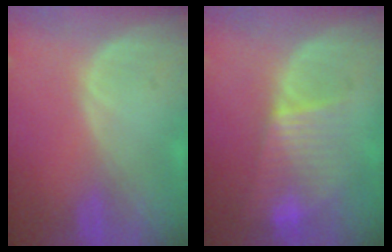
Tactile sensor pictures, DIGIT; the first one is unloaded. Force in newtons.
{"total": 7.3, "press": 7.0, "slide": 2.2}